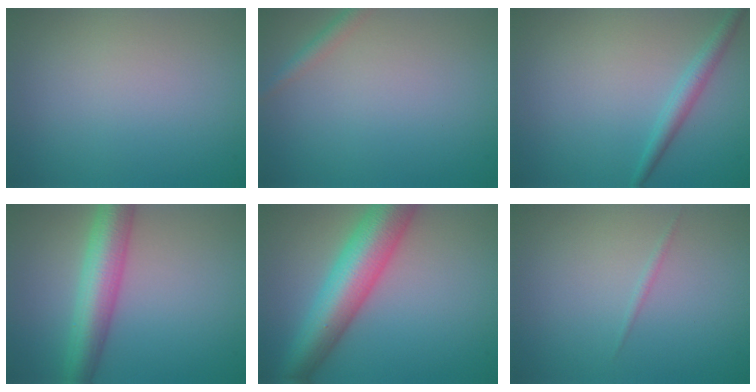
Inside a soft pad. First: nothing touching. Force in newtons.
{"total": 1.3, "press": 1.3, "slide": 0.0}
{"total": 2.1, "press": 2.1, "slide": 0.1}
{"total": 6.0, "press": 6.0, "slide": 0.1}
{"total": 8.6, "press": 8.6, "slide": 0.4}
{"total": 0.5, "press": 0.5, "slide": 0.0}